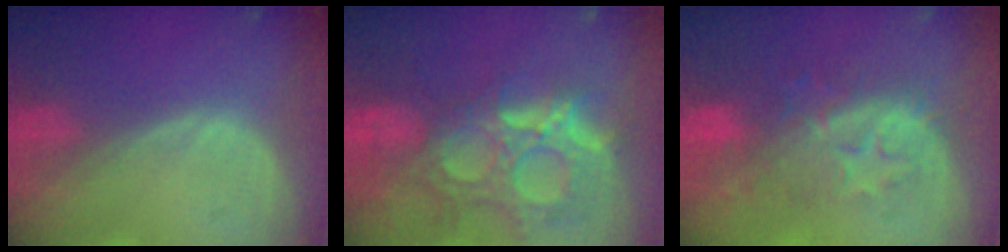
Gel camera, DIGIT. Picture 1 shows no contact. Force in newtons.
{"total": 13.1, "press": 11.2, "slide": 6.8}
{"total": 8.7, "press": 8.5, "slide": 1.6}